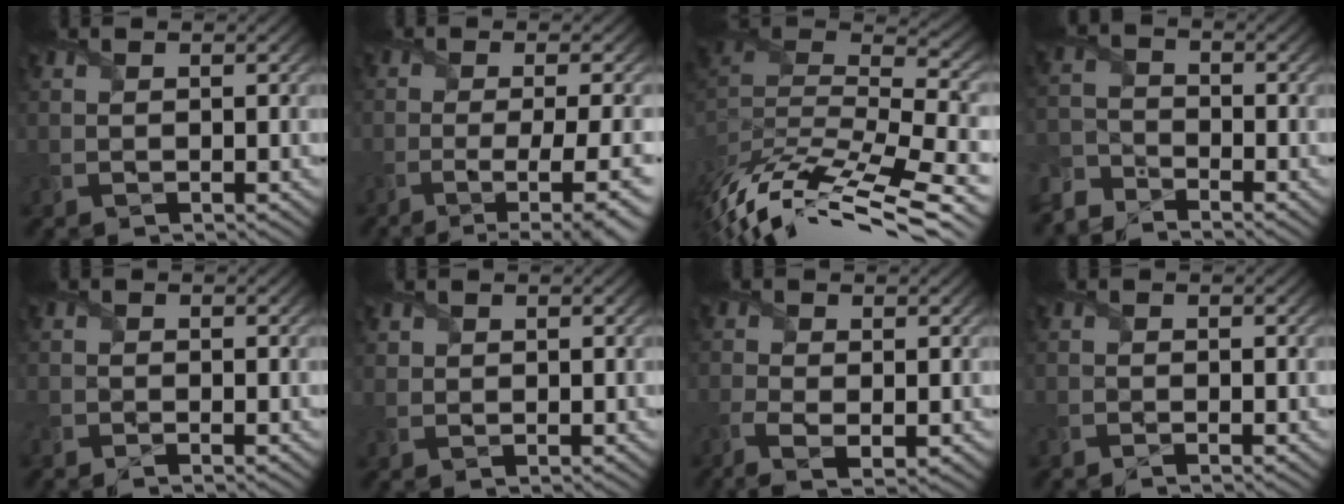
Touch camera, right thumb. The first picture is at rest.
{"total": 7.2, "force": [-3.2, 1.3, 6.4], "torque": [-0.092, -0.007, -0.045]}
{"total": 11.7, "force": [-5.6, 3.2, 9.7], "torque": [-0.196, 0.014, -0.083]}
{"total": 4.6, "force": [-4.3, 1.4, 0.9], "torque": [-0.027, -0.006, -0.106]}
{"total": 1.3, "force": [-1.2, 0.4, 0.4], "torque": [-0.012, -0.008, -0.027]}
{"total": 0.8, "force": [0.6, 0.6, 0.0], "torque": [-0.004, -0.002, 0.011]}
{"total": 4.2, "force": [-2.0, 1.6, 3.3], "torque": [-0.089, -0.012, -0.040]}
{"total": 1.0, "force": [-1.0, 0.1, 0.3], "torque": [-0.007, -0.003, -0.023]}